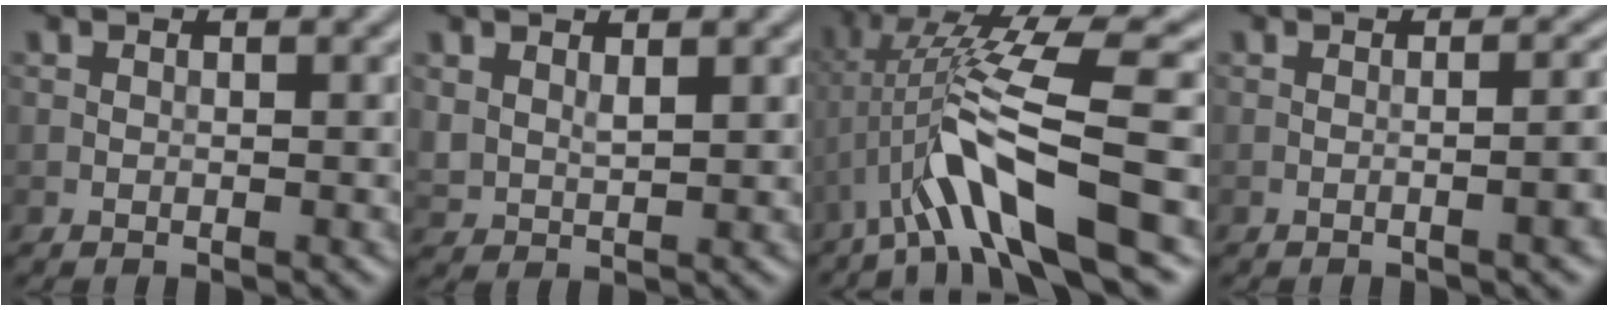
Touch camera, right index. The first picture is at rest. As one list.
[{"total": 1.8, "force": [1.1, 1.0, 1.1], "torque": [-0.028, -0.006, 0.029]}, {"total": 9.3, "force": [-2.7, 1.6, 8.8], "torque": [-0.158, 0.019, -0.049]}, {"total": 3.7, "force": [-0.7, 1.3, 3.4], "torque": [-0.014, 0.018, -0.015]}]